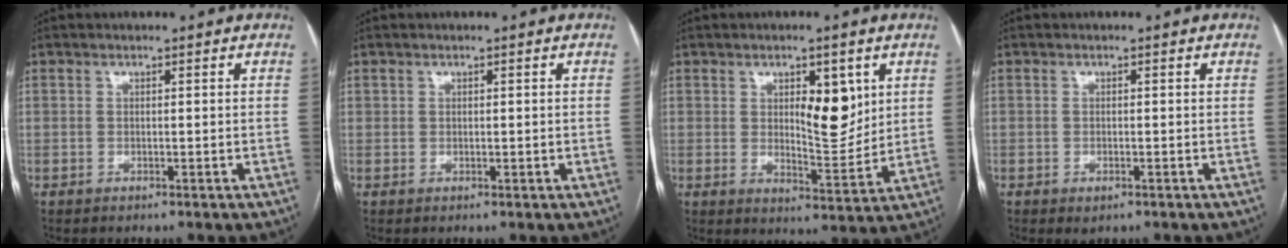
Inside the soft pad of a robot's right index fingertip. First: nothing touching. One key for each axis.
{"total": 0.8, "fx": 0.4, "fy": 0.7, "fz": 0.0, "tx": 0.003, "ty": 0.005, "tz": 0.006}
{"total": 8.1, "fx": 2.7, "fy": 2.9, "fz": 7.0, "tx": -0.104, "ty": -0.007, "tz": 0.044}
{"total": 1.3, "fx": -0.7, "fy": 0.6, "fz": 0.9, "tx": -0.012, "ty": -0.002, "tz": -0.005}